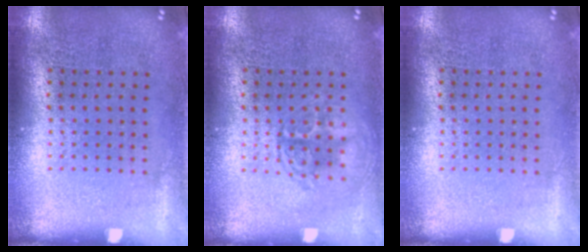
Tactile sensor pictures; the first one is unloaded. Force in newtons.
{"total": 1.3, "press": 1.3, "slide": 0.1}
{"total": 0.0}